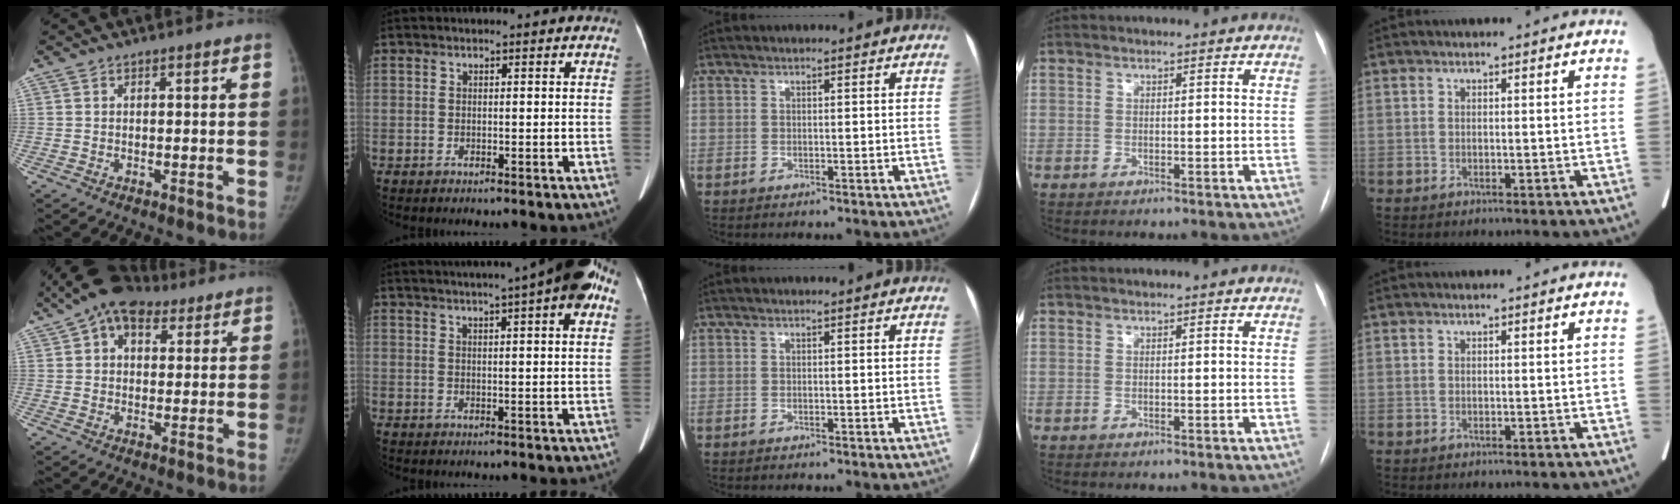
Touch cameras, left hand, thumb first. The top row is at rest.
{"thumb": {"total": 11.6, "force": [6.8, 7.2, 6.1], "torque": [-0.079, 0.004, 0.111]}, "index": {"total": 13.4, "force": [8.7, 0.9, 10.2], "torque": [-0.145, 0.036, 0.099]}}